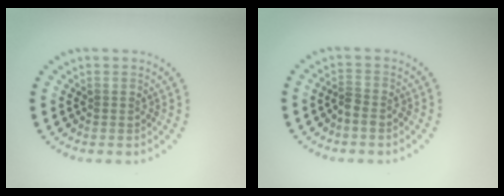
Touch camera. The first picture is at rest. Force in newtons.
{"total": 1.1, "press": 1.0, "slide": 0.4}